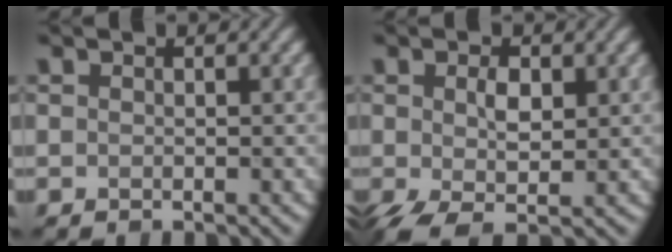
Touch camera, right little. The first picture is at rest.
{"total": 4.5, "force": [-0.3, 2.3, 3.8], "torque": [-0.082, -0.006, -0.003]}